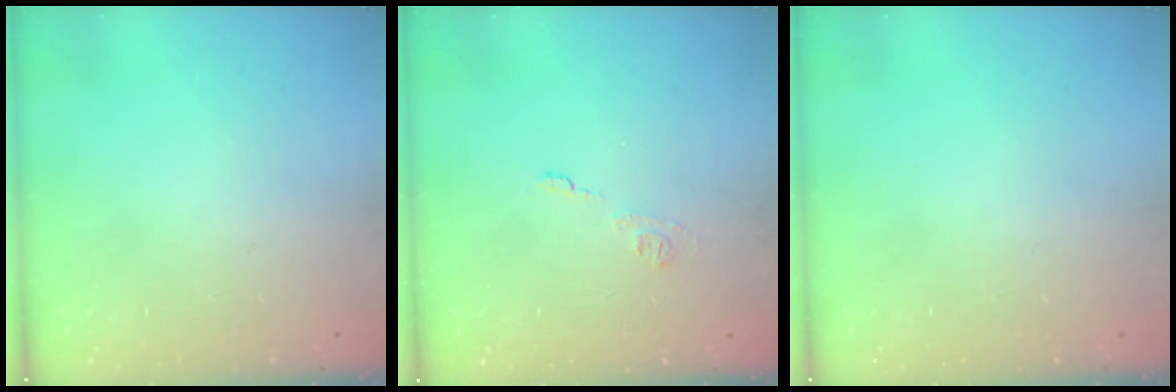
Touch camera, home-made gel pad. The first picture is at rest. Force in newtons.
{"total": 5.1, "press": 5.1, "slide": 0.7}
{"total": 0.0}